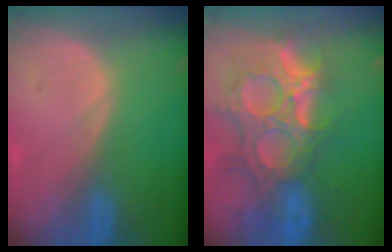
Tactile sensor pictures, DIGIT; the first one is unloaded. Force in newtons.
{"total": 13.4, "press": 11.4, "slide": 7.0}